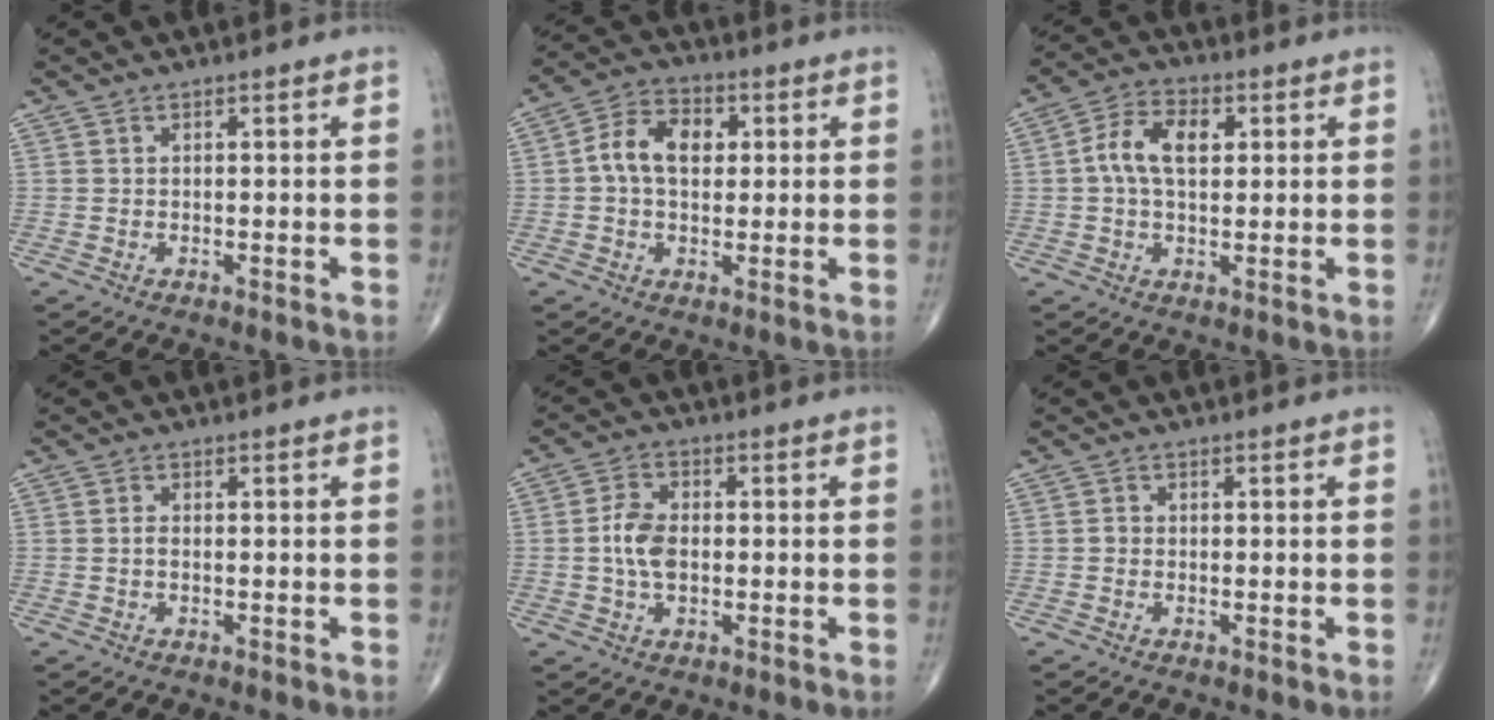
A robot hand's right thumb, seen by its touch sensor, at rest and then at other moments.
{"total": 8.9, "force": [1.1, 6.0, 6.4], "torque": [-0.099, 0.020, 0.011]}
{"total": 8.2, "force": [1.3, 4.9, 6.5], "torque": [-0.114, 0.016, 0.018]}
{"total": 1.1, "force": [-0.1, 0.6, 0.9], "torque": [-0.018, 0.001, -0.002]}
{"total": 6.2, "force": [-0.3, 3.8, 4.9], "torque": [-0.096, 0.009, -0.009]}
{"total": 0.9, "force": [-0.2, 0.8, 0.4], "torque": [-0.002, 0.003, -0.007]}